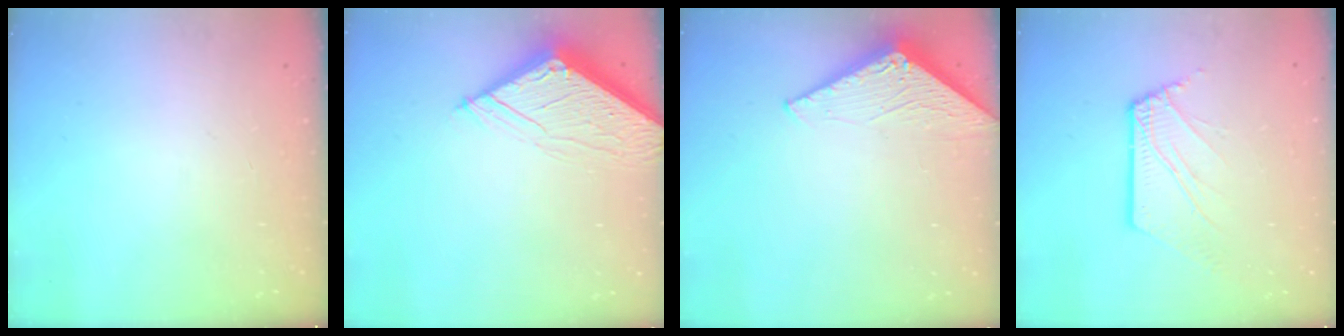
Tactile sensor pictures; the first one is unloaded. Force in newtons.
{"total": 6.6, "press": 6.6, "slide": 0.7}
{"total": 3.1, "press": 3.1, "slide": 0.2}
{"total": 6.9, "press": 6.8, "slide": 0.8}